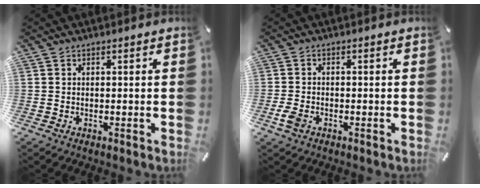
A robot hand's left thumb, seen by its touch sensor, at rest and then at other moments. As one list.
[{"total": 3.3, "force": [-1.5, 2.0, 2.2], "torque": [-0.055, -0.001, -0.030]}]